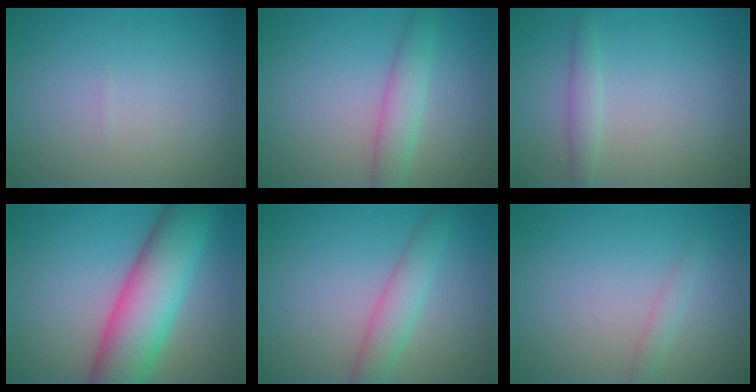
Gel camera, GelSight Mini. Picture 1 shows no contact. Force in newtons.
{"total": 2.8, "press": 2.8, "slide": 0.1}
{"total": 1.5, "press": 1.5, "slide": 0.1}
{"total": 9.9, "press": 9.9, "slide": 0.3}
{"total": 3.0, "press": 3.0, "slide": 0.1}
{"total": 1.1, "press": 1.1, "slide": 0.1}